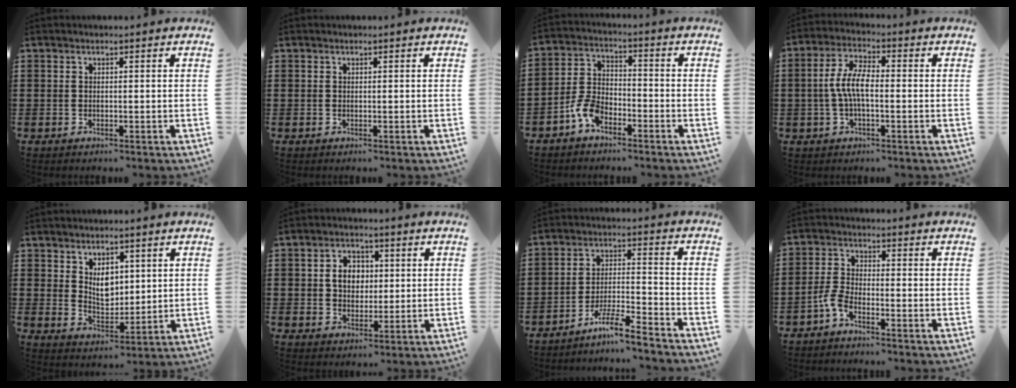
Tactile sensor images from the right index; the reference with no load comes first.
{"total": 0.0}
{"total": 5.7, "force": [-3.7, 2.9, 3.2], "torque": [-0.090, 0.003, -0.077]}
{"total": 6.4, "force": [-0.6, 2.4, 5.9], "torque": [-0.132, 0.000, -0.020]}
{"total": 5.0, "force": [2.3, 3.4, 2.9], "torque": [-0.052, -0.001, 0.039]}
{"total": 4.8, "force": [0.6, 3.9, 2.7], "torque": [-0.059, 0.011, 0.005]}
{"total": 6.6, "force": [-5.8, -0.2, 3.1], "torque": [-0.075, -0.010, -0.115]}
{"total": 3.4, "force": [-2.6, 1.0, 2.0], "torque": [-0.058, -0.001, -0.054]}